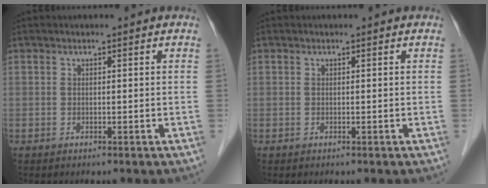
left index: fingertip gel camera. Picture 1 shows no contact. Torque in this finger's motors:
{"motor_torque": [0.00, 0.00, 0.00, 0.00]}